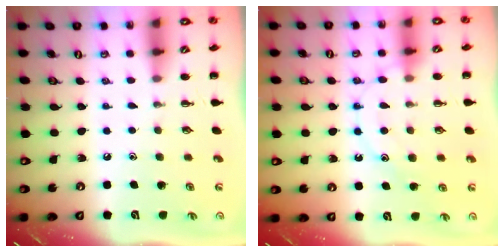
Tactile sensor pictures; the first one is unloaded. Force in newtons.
{"total": 11.7, "press": 11.7, "slide": 0.7}